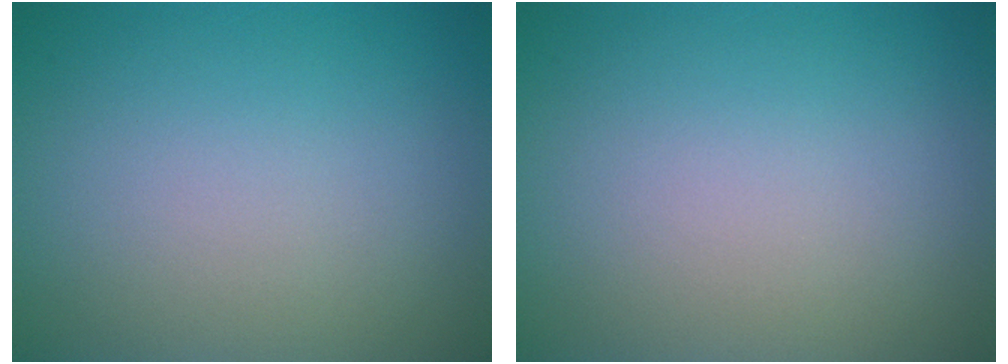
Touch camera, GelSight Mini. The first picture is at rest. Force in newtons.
{"total": 0.0}